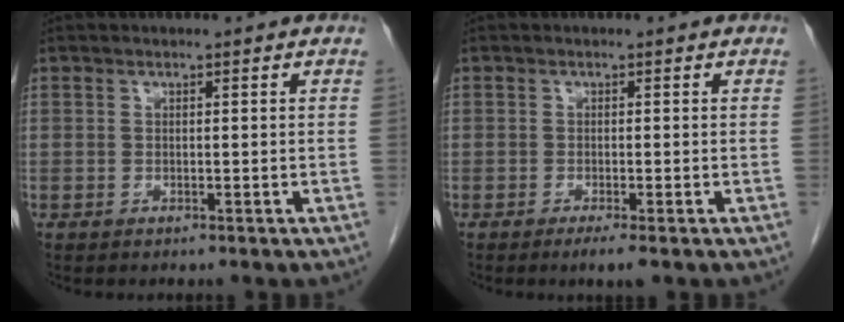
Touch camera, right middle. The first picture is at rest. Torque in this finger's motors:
{"motor_torque": [0.49, -0.31, 0.09, 0.02]}